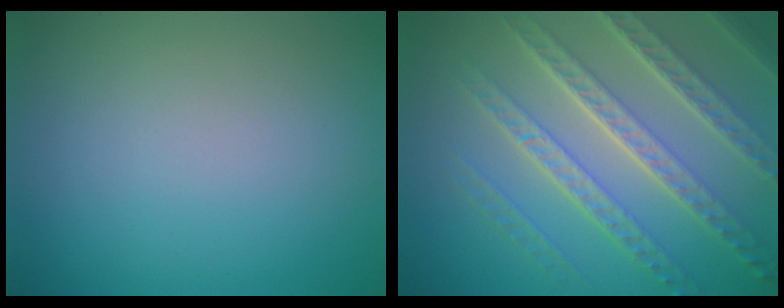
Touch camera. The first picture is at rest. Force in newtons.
{"total": 7.5, "press": 5.3, "slide": 5.3}